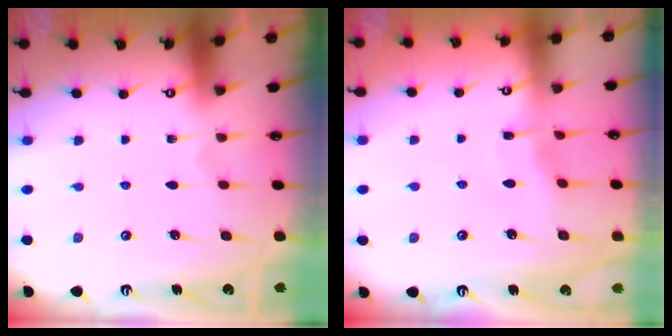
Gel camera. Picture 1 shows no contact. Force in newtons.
{"total": 3.2, "press": 3.1, "slide": 0.3}